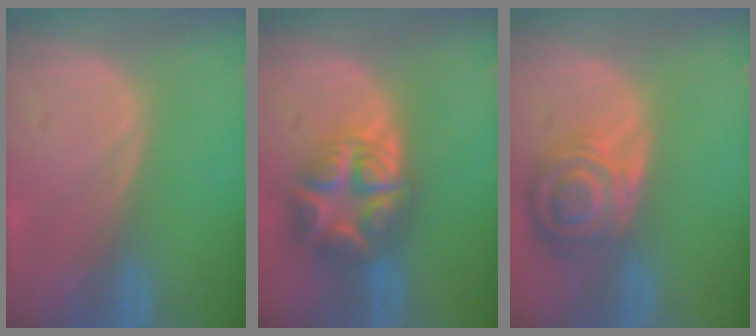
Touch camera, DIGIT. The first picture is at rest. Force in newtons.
{"total": 8.6, "press": 8.6, "slide": 0.5}
{"total": 8.4, "press": 7.4, "slide": 3.9}